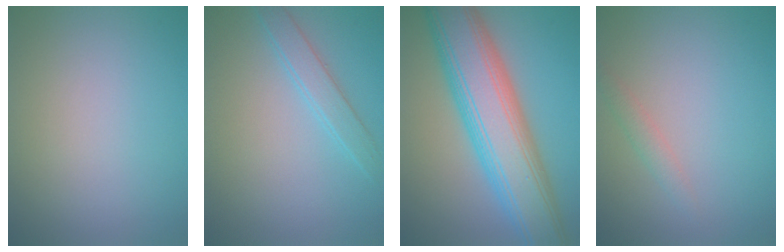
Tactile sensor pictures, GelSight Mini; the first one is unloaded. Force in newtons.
{"total": 2.2, "press": 2.1, "slide": 0.2}
{"total": 11.5, "press": 11.5, "slide": 0.3}
{"total": 1.3, "press": 1.3, "slide": 0.2}